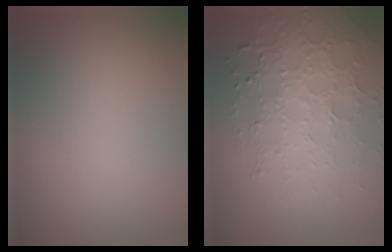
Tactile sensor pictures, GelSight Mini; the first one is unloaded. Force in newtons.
{"total": 4.9, "press": 4.2, "slide": 2.4}